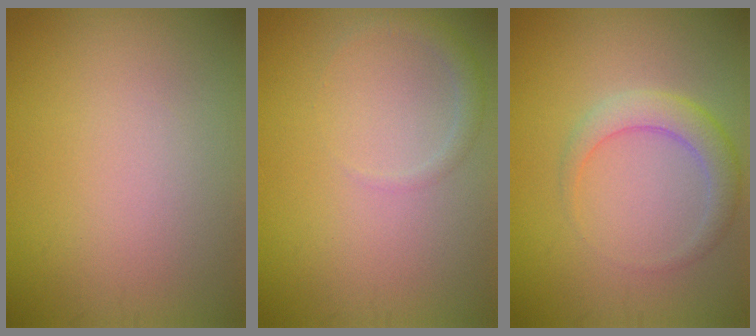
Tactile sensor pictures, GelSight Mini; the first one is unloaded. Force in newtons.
{"total": 1.3, "press": 1.3, "slide": 0.1}
{"total": 2.9, "press": 2.9, "slide": 0.1}